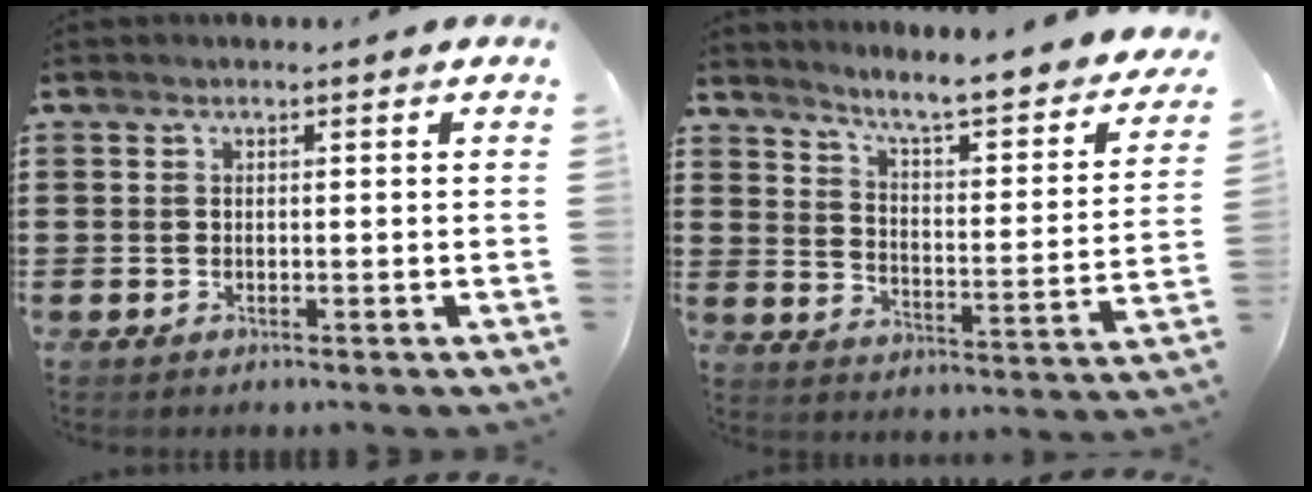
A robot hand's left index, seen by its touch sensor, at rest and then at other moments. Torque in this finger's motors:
{"motor_torque": [0.01, 0.00, 0.53, 0.10]}